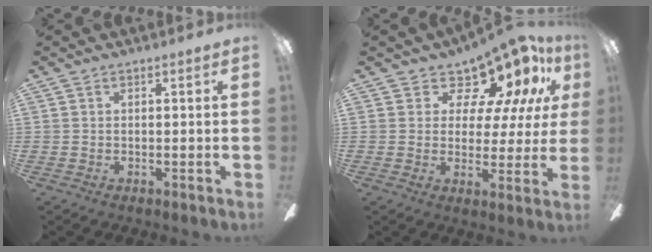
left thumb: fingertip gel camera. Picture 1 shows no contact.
{"total": 12.9, "force": [9.7, 6.2, 5.9], "torque": [-0.087, -0.078, 0.167]}